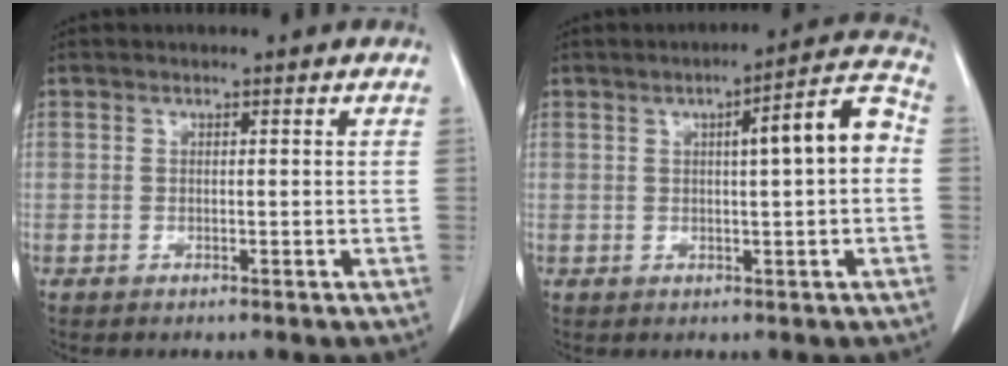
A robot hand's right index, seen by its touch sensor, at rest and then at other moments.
{"total": 8.0, "force": [0.9, 1.0, 7.9], "torque": [-0.107, 0.023, 0.007]}